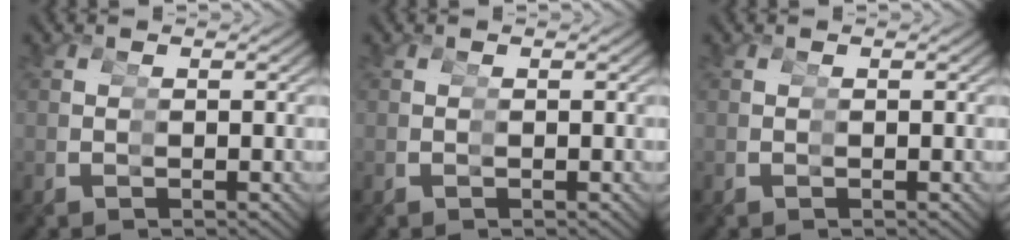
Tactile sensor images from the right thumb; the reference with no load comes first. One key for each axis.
{"total": 0.0}
{"total": 0.0}